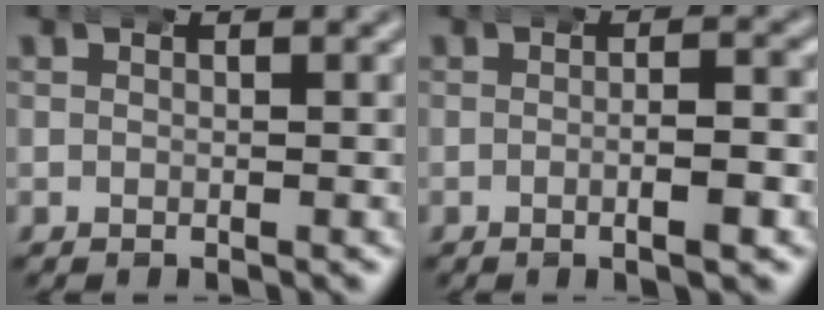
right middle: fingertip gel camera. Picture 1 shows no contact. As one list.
[{"total": 2.9, "force": [-0.7, 0.4, 2.7], "torque": [-0.036, 0.005, -0.019]}]